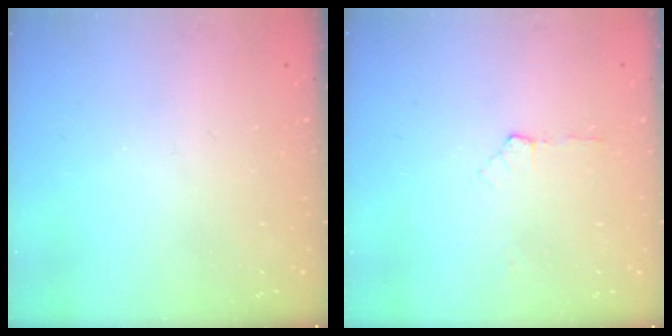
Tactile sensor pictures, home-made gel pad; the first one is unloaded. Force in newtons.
{"total": 5.8, "press": 4.7, "slide": 3.4}